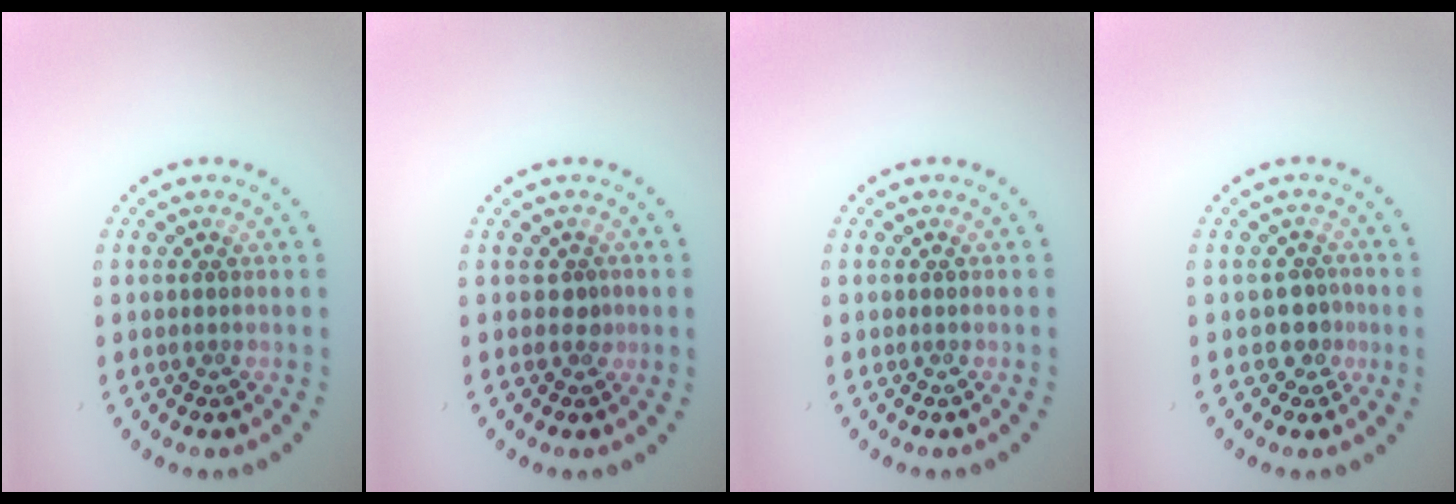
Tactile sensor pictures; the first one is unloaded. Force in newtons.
{"total": 0.9, "press": 0.6, "slide": 0.7}
{"total": 0.0}
{"total": 1.9, "press": 1.6, "slide": 1.1}